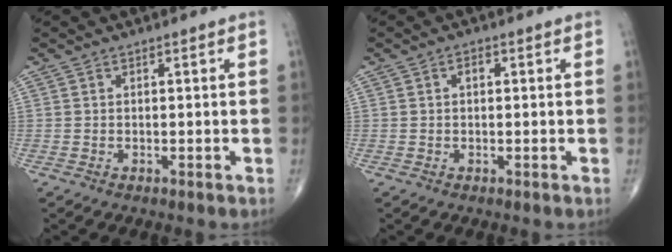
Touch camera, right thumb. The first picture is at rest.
{"total": 1.4, "force": [0.2, 0.9, 1.0], "torque": [-0.011, 0.004, -0.001]}